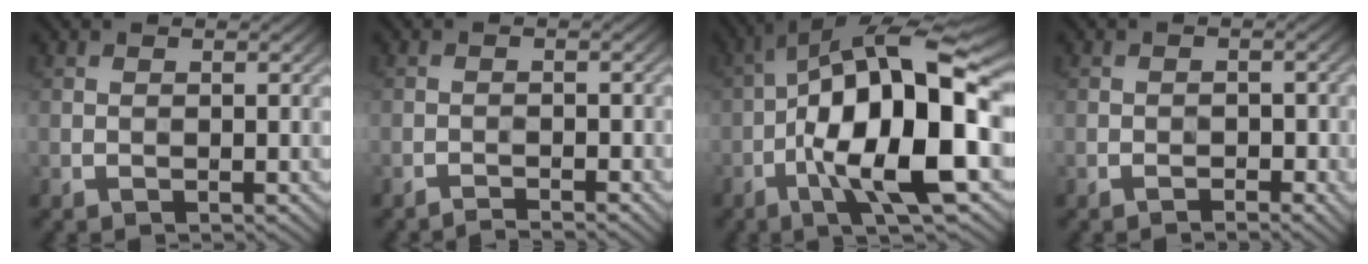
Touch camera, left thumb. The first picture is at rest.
{"total": 1.7, "force": [-1.6, 0.0, 0.6], "torque": [-0.006, 0.004, -0.031]}
{"total": 18.5, "force": [-3.6, 6.0, 17.1], "torque": [-0.291, 0.021, -0.066]}
{"total": 2.0, "force": [-1.3, 0.9, 1.2], "torque": [-0.018, 0.001, -0.022]}